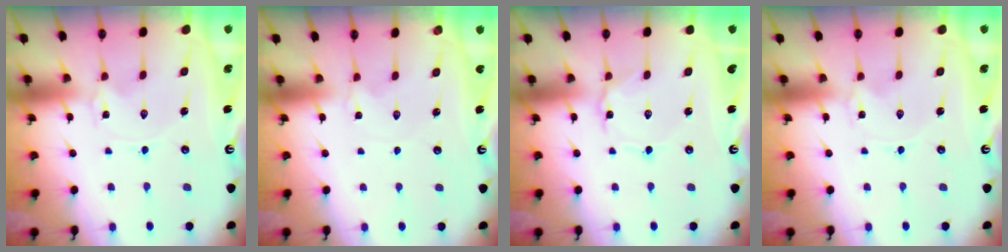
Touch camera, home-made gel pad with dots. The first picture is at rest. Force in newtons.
{"total": 0.8, "press": 0.7, "slide": 0.2}
{"total": 2.1, "press": 2.0, "slide": 0.2}
{"total": 0.0}